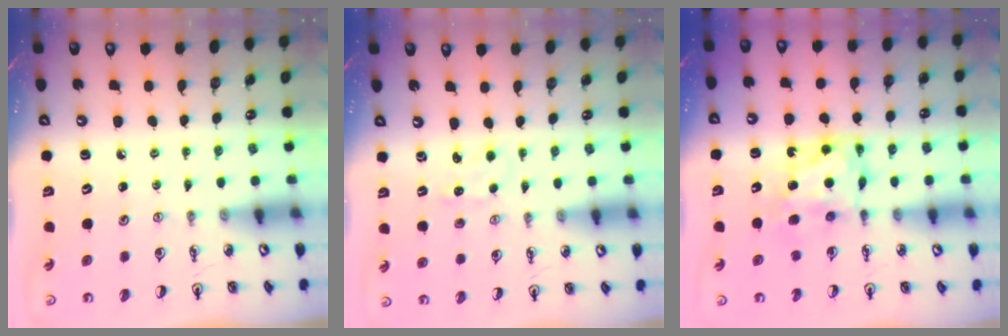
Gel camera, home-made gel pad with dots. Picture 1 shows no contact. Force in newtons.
{"total": 2.3, "press": 2.3, "slide": 0.2}
{"total": 6.9, "press": 6.9, "slide": 0.3}